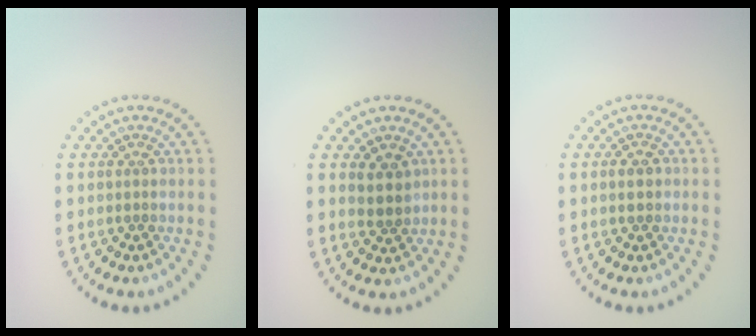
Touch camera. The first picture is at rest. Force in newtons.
{"total": 2.1, "press": 1.9, "slide": 1.0}
{"total": 1.0, "press": 1.0, "slide": 0.2}